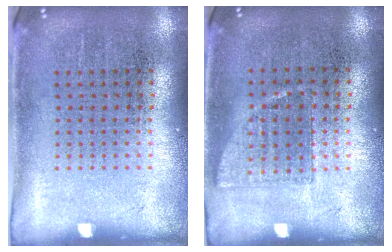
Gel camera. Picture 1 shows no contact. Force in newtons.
{"total": 0.7, "press": 0.7, "slide": 0.2}